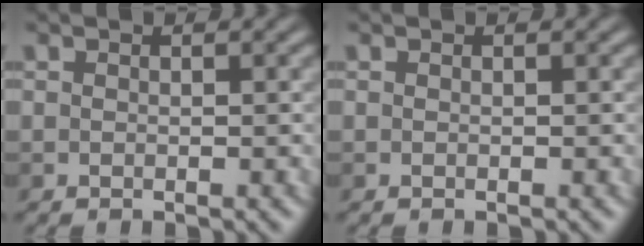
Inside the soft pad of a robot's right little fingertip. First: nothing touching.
{"total": 0.0}